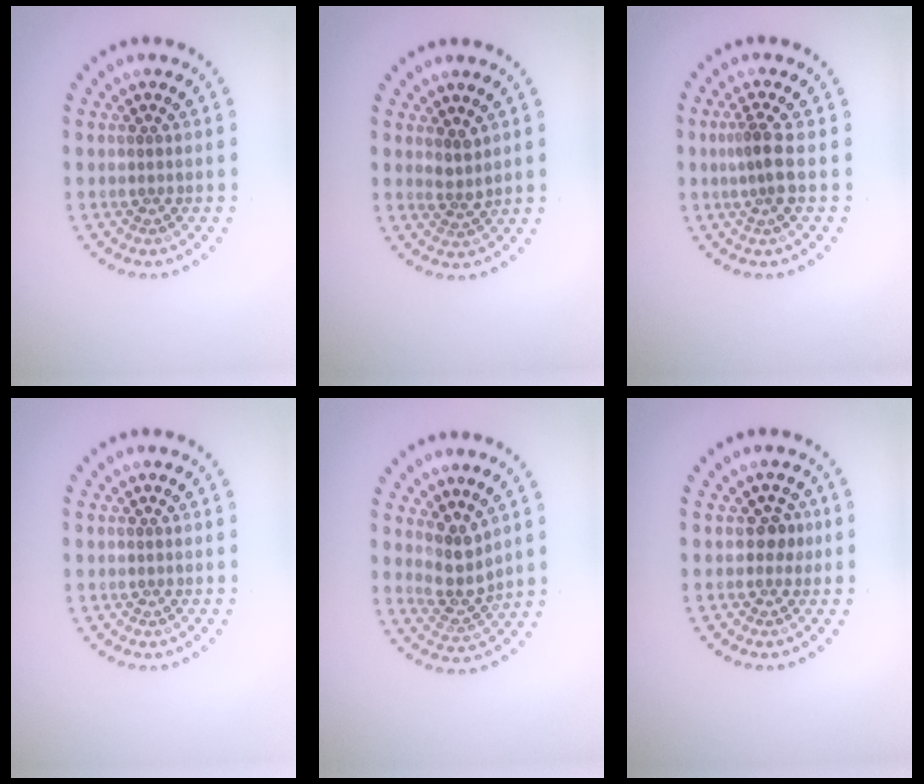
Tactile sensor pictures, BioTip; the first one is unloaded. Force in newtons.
{"total": 1.6, "press": 1.3, "slide": 0.9}
{"total": 2.4, "press": 1.8, "slide": 1.6}
{"total": 0.0}
{"total": 2.9, "press": 2.3, "slide": 1.7}
{"total": 1.2, "press": 1.1, "slide": 0.5}